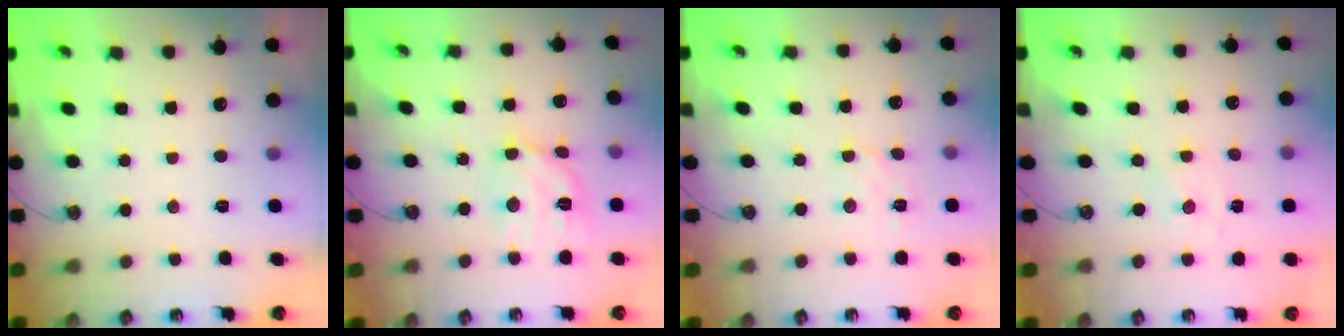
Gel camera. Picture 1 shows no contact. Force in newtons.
{"total": 12.5, "press": 12.4, "slide": 1.1}
{"total": 2.9, "press": 2.9, "slide": 0.2}
{"total": 0.0}